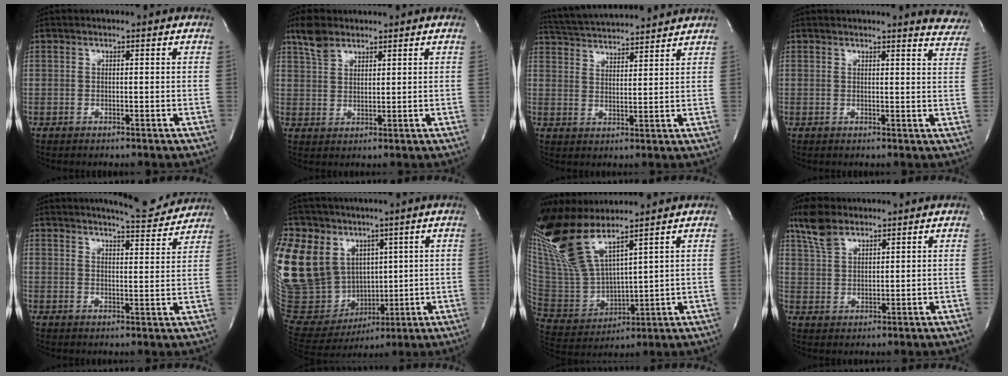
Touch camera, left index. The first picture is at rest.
{"total": 4.6, "force": [3.6, 2.3, 1.7], "torque": [-0.043, 0.013, 0.076]}
{"total": 14.0, "force": [13.2, 1.2, 4.5], "torque": [-0.090, 0.029, 0.205]}
{"total": 7.2, "force": [7.1, 0.6, 1.4], "torque": [-0.001, -0.035, 0.049]}
{"total": 8.0, "force": [7.8, 0.7, 1.5], "torque": [-0.018, -0.025, 0.096]}
{"total": 34.1, "force": [11.4, 27.1, 17.3], "torque": [-0.502, 0.104, 0.232]}
{"total": 14.8, "force": [11.1, 3.3, 9.1], "torque": [-0.205, -0.002, 0.230]}
{"total": 6.1, "force": [4.8, 2.6, 2.8], "torque": [-0.066, 0.015, 0.100]}